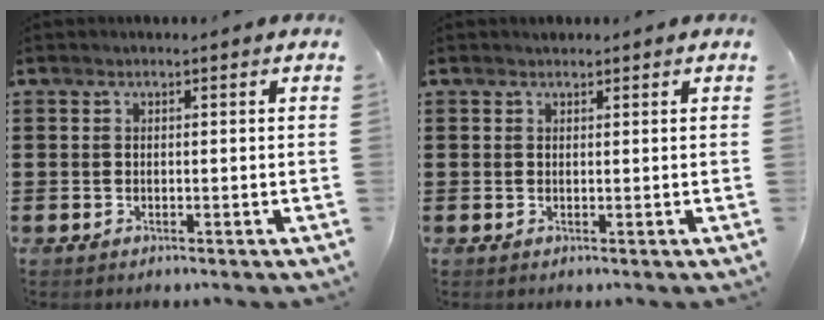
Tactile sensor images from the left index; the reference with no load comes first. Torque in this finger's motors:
{"motor_torque": [0.00, 0.01, 0.00, -0.01]}